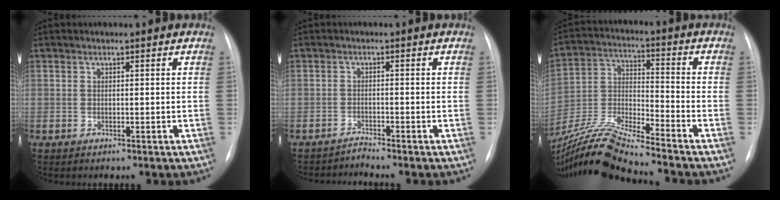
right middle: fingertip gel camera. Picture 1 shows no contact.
{"total": 1.6, "force": [-1.3, -0.7, -0.6], "torque": [0.016, -0.010, -0.020]}
{"total": 15.5, "force": [-14.1, -1.6, 6.0], "torque": [-0.127, 0.000, -0.266]}